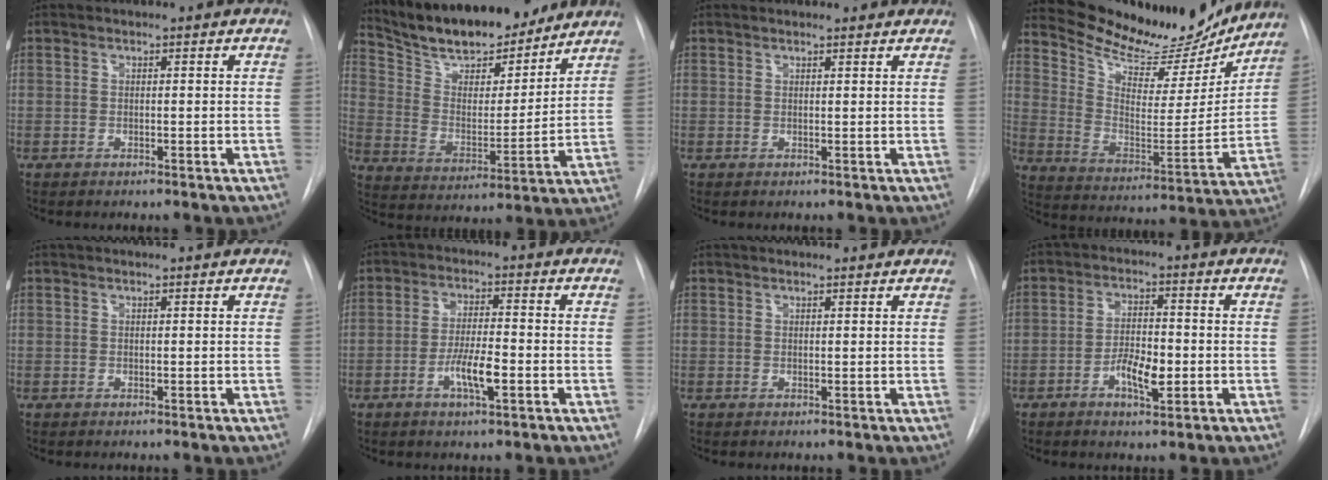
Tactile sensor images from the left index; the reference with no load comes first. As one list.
[{"total": 13.9, "force": [12.4, 3.5, 5.1], "torque": [-0.080, 0.003, 0.215]}, {"total": 2.8, "force": [2.6, 0.6, 0.7], "torque": [-0.012, 0.011, 0.024]}, {"total": 19.9, "force": [18.4, 5.2, 5.4], "torque": [-0.090, -0.039, 0.275]}, {"total": 0.0}, {"total": 5.8, "force": [-2.6, 0.9, 5.1], "torque": [-0.099, -0.008, -0.047]}, {"total": 2.4, "force": [2.3, 0.4, 0.6], "torque": [-0.012, 0.010, 0.022]}, {"total": 5.6, "force": [-2.3, 1.8, 4.8], "torque": [-0.087, -0.004, -0.039]}]